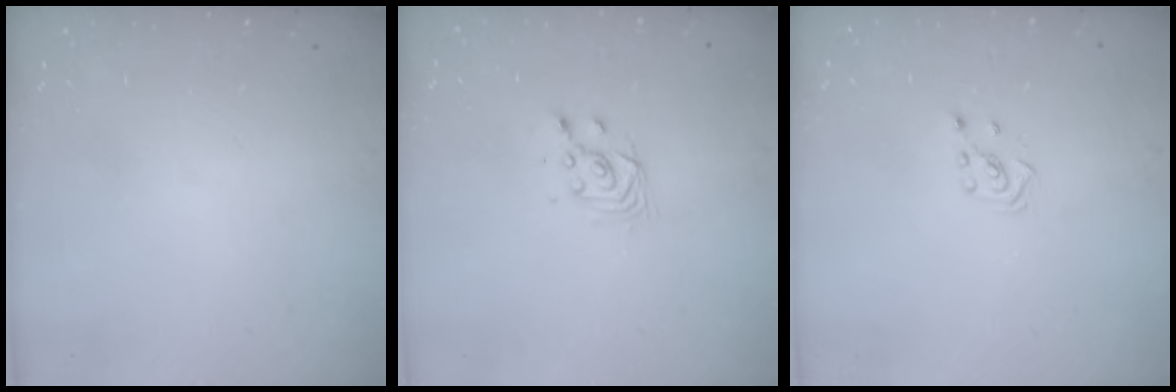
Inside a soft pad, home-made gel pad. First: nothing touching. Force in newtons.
{"total": 4.7, "press": 4.6, "slide": 1.2}
{"total": 2.1, "press": 1.9, "slide": 0.8}